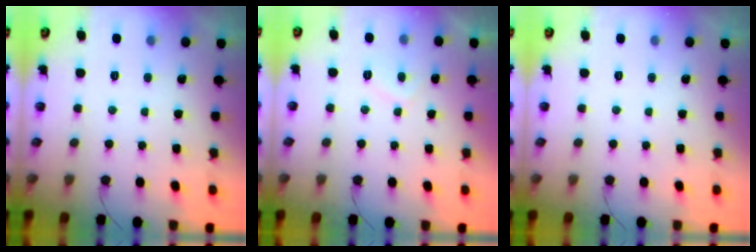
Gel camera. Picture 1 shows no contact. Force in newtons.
{"total": 1.7, "press": 1.6, "slide": 0.7}
{"total": 0.0}